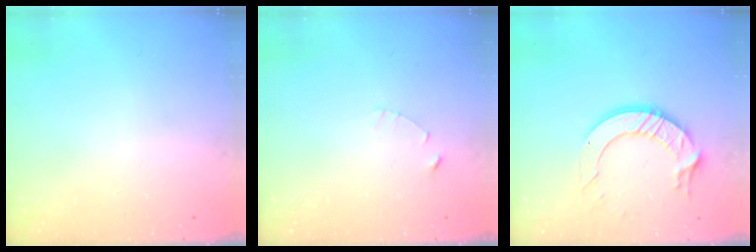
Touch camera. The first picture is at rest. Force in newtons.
{"total": 1.2, "press": 1.1, "slide": 0.2}
{"total": 11.8, "press": 11.8, "slide": 1.1}